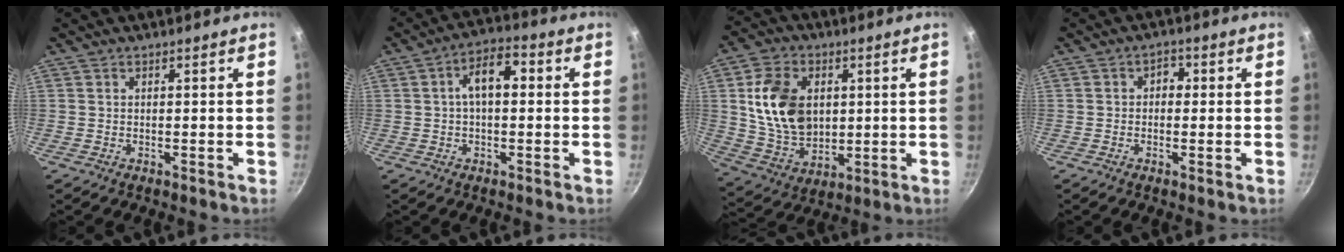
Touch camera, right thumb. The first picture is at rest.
{"total": 7.6, "force": [0.9, 4.1, 6.3], "torque": [-0.086, 0.023, 0.005]}
{"total": 15.6, "force": [2.6, 11.3, 10.4], "torque": [-0.167, -0.009, 0.059]}
{"total": 2.7, "force": [0.2, 2.1, 1.7], "torque": [-0.017, 0.002, -0.005]}